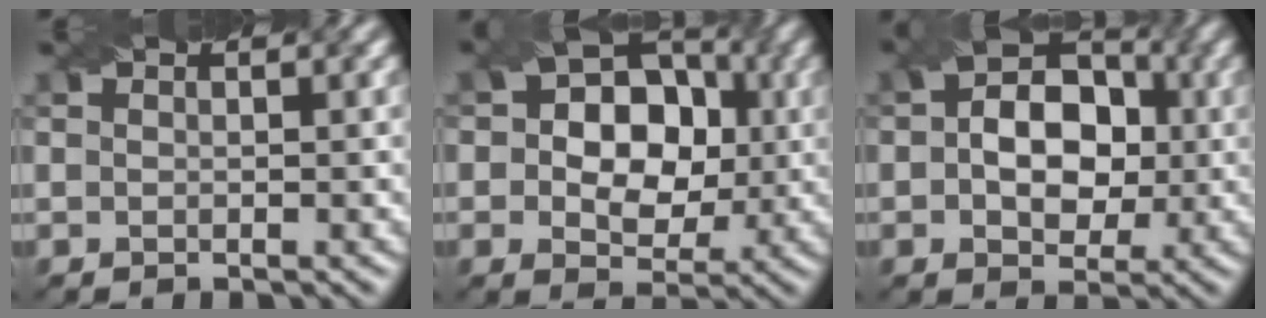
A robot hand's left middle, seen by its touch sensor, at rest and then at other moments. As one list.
[{"total": 9.1, "force": [0.8, 6.9, 5.8], "torque": [-0.067, 0.018, 0.000]}, {"total": 7.2, "force": [0.2, 5.0, 5.2], "torque": [-0.077, 0.009, -0.004]}]